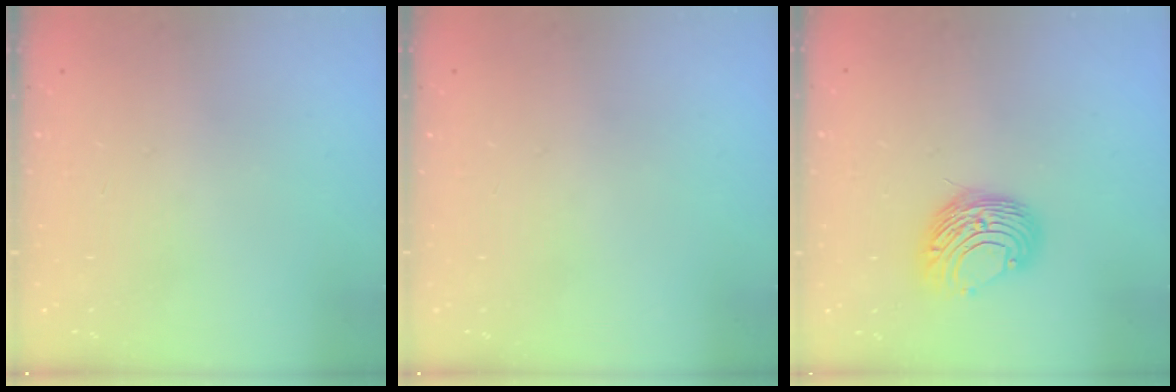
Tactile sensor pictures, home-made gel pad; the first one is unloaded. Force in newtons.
{"total": 0.0}
{"total": 9.7, "press": 9.7, "slide": 1.0}